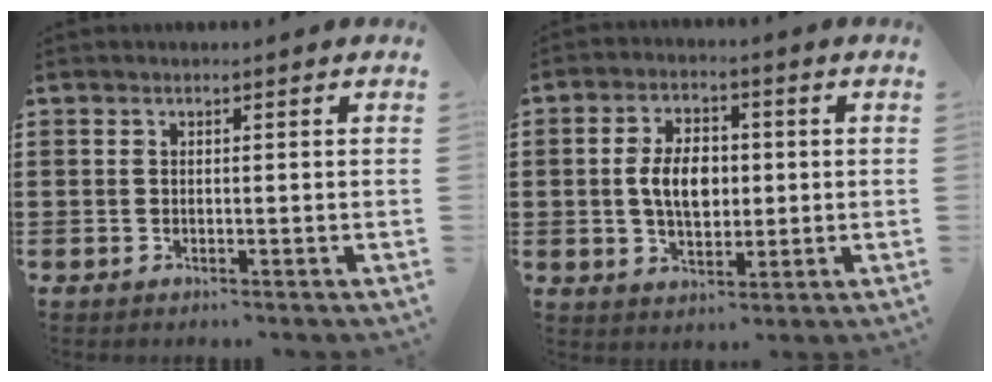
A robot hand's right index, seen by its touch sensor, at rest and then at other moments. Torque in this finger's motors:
{"motor_torque": [1.69, 0.45, 0.81, 0.18]}